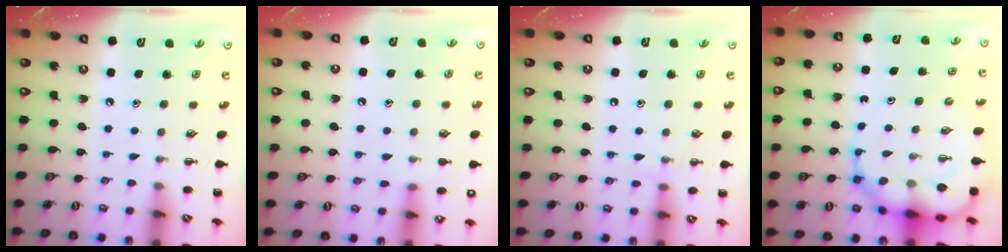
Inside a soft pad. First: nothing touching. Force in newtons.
{"total": 8.1, "press": 7.7, "slide": 2.5}
{"total": 6.1, "press": 5.8, "slide": 1.9}
{"total": 12.5, "press": 12.0, "slide": 3.5}